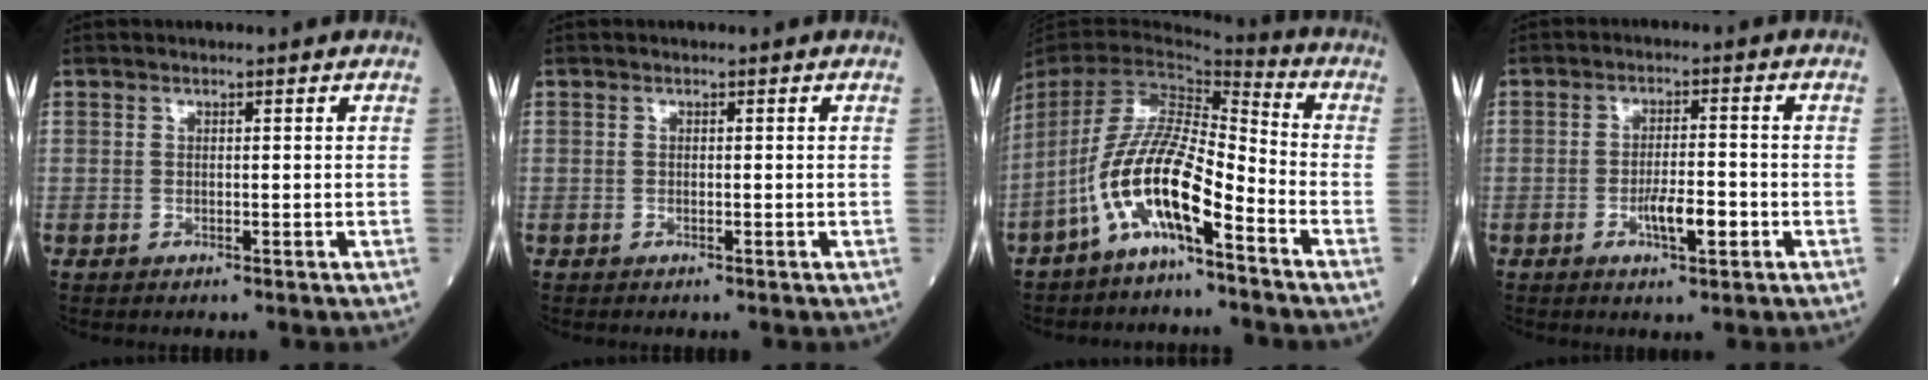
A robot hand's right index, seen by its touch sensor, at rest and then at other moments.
{"total": 0.0}
{"total": 13.3, "force": [-6.9, 2.7, 11.0], "torque": [-0.223, 0.004, -0.133]}
{"total": 5.2, "force": [-1.8, 1.2, 4.7], "torque": [-0.082, -0.001, -0.028]}